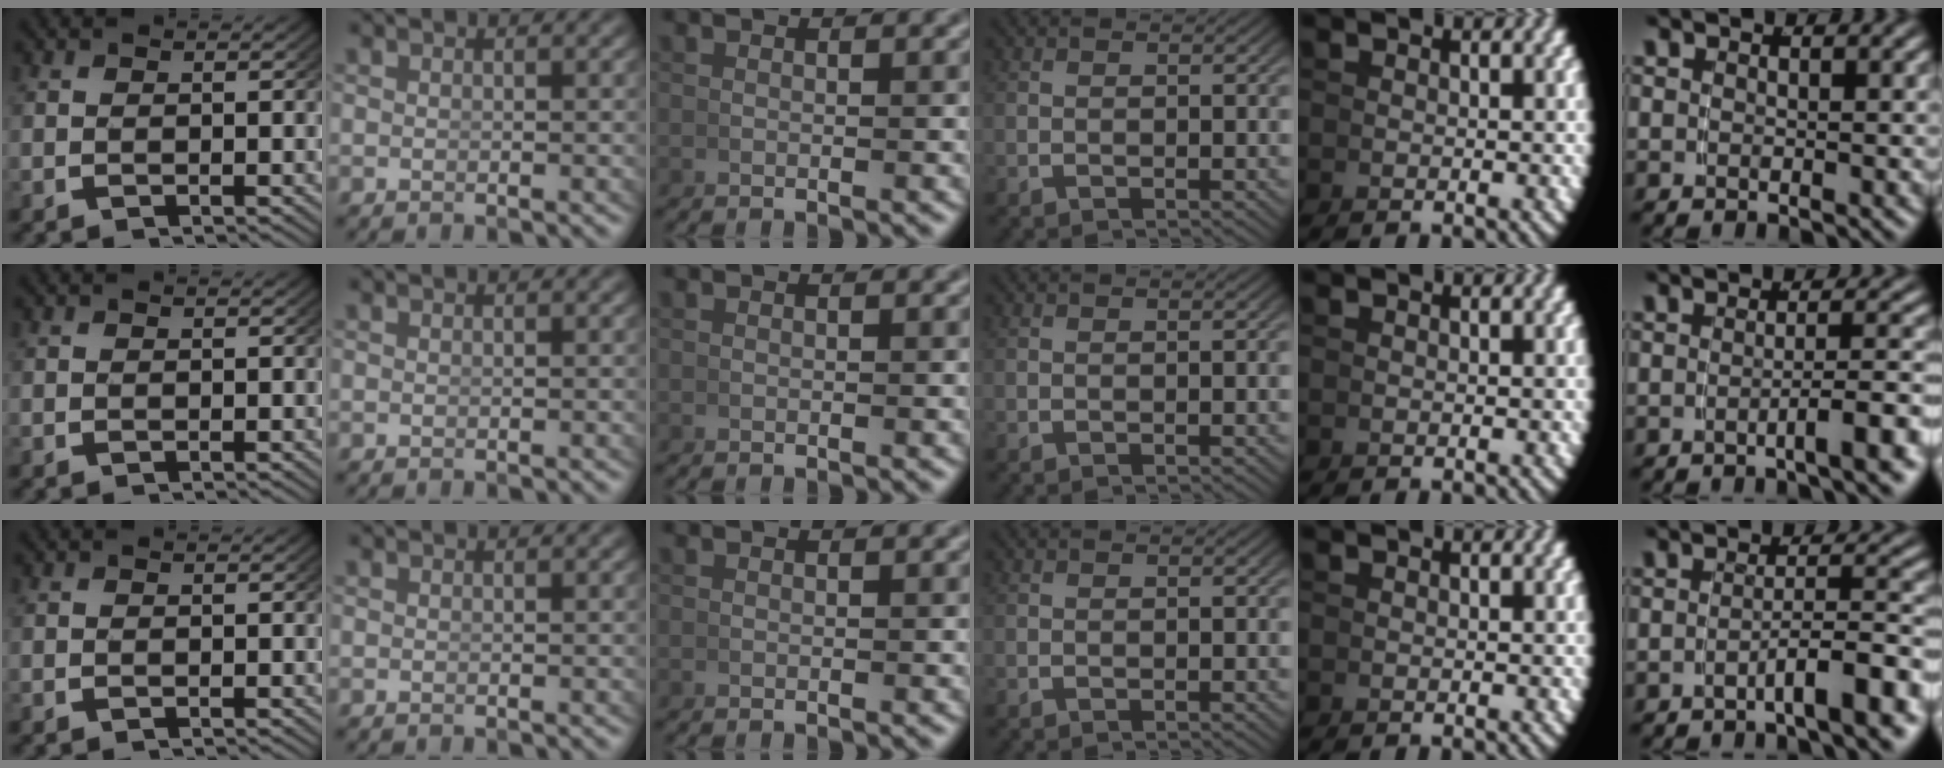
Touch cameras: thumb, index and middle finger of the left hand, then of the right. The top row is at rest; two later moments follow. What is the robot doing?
{"motion": "lift_and_place", "object": "dispenser bottle"}